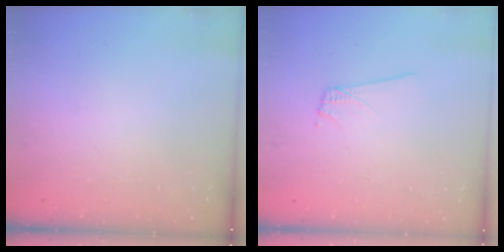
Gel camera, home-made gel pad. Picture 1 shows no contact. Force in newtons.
{"total": 5.8, "press": 5.7, "slide": 1.0}